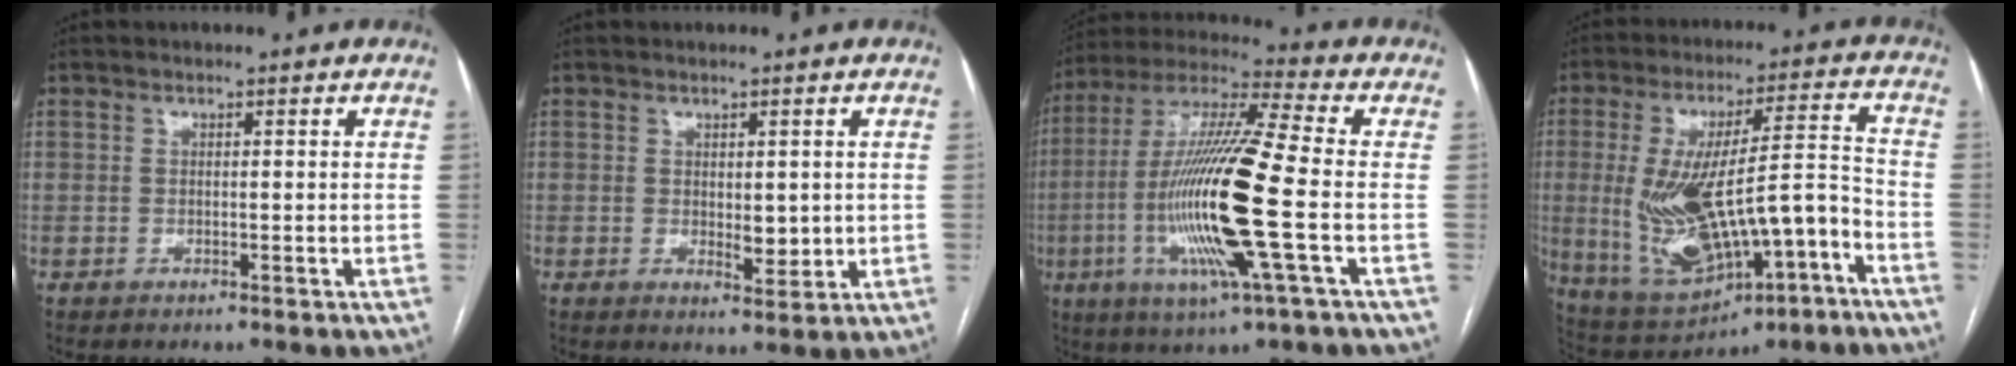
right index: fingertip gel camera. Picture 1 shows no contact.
{"total": 3.4, "force": [0.2, 1.7, 2.9], "torque": [-0.042, -0.010, 0.011]}
{"total": 19.3, "force": [-3.8, 0.4, 18.9], "torque": [-0.389, -0.013, -0.079]}
{"total": 19.0, "force": [-5.4, 5.4, 17.4], "torque": [-0.334, 0.013, -0.064]}